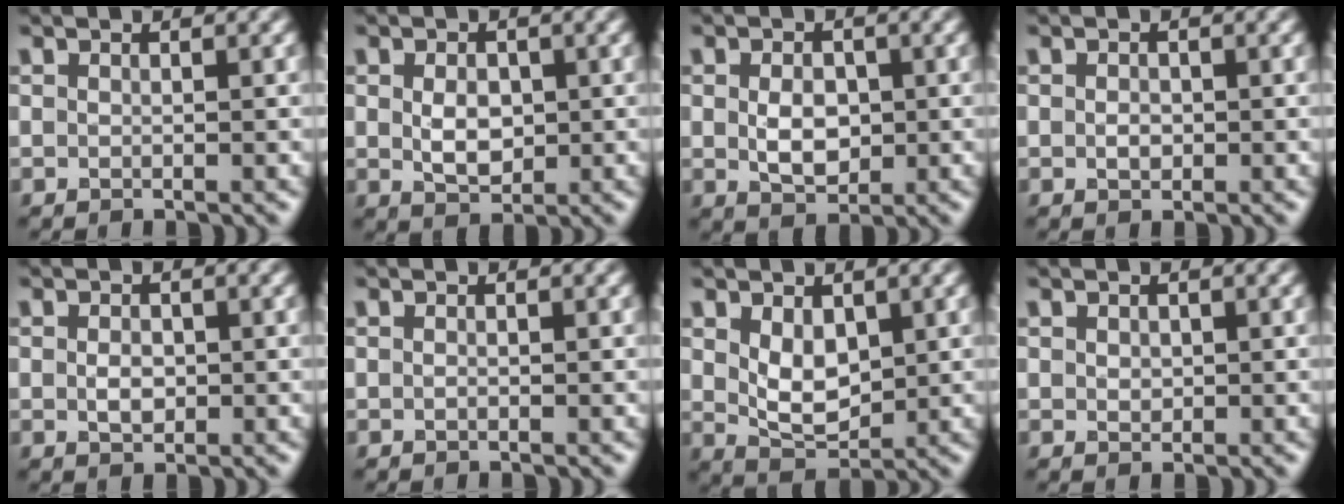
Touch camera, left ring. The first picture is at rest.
{"total": 2.8, "force": [0.1, 1.9, 2.0], "torque": [-0.041, -0.003, 0.005]}
{"total": 3.2, "force": [0.0, 2.2, 2.3], "torque": [-0.047, -0.003, 0.001]}
{"total": 1.0, "force": [-0.1, 0.7, 0.7], "torque": [-0.012, -0.003, -0.003]}
{"total": 1.7, "force": [-0.1, 1.2, 1.2], "torque": [-0.024, -0.002, -0.001]}
{"total": 0.0}
{"total": 3.7, "force": [0.9, 2.4, 2.7], "torque": [-0.058, -0.006, 0.023]}
{"total": 0.8, "force": [0.2, 0.7, 0.4], "torque": [-0.008, -0.003, 0.006]}